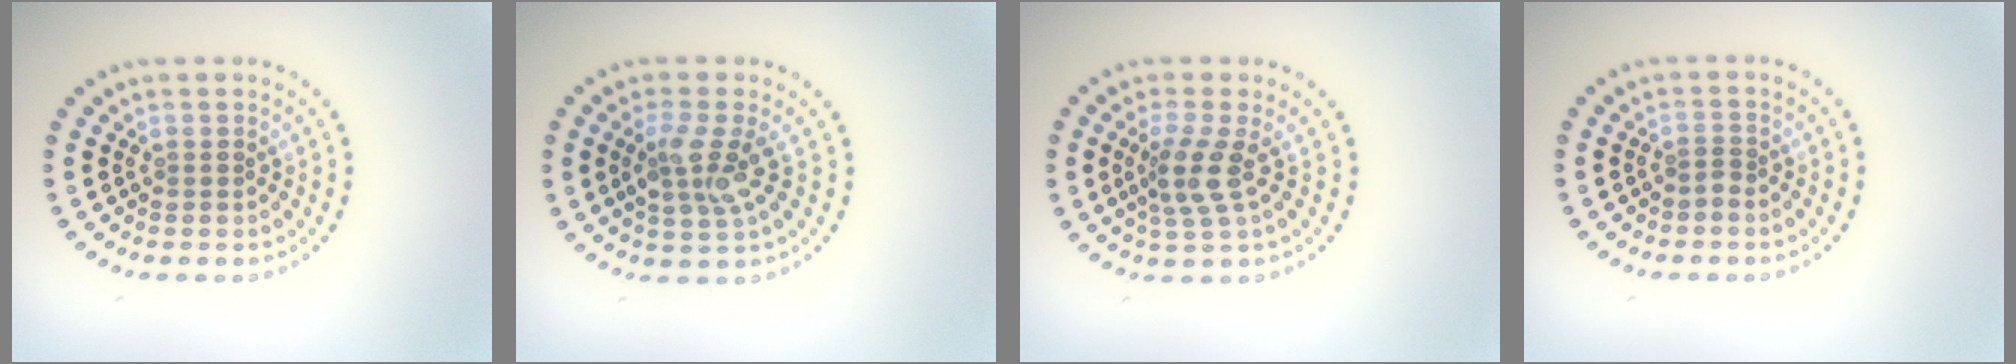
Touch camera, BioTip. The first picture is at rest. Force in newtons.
{"total": 2.9, "press": 2.6, "slide": 1.3}
{"total": 2.8, "press": 2.1, "slide": 1.8}
{"total": 0.7, "press": 0.4, "slide": 0.6}